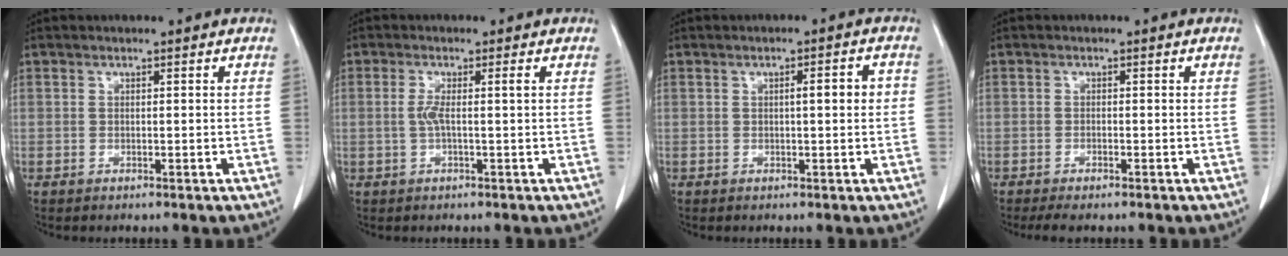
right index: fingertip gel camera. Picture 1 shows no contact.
{"total": 2.4, "force": [-0.1, -0.1, 2.3], "torque": [-0.051, 0.003, -0.002]}
{"total": 3.1, "force": [0.2, 0.5, 3.0], "torque": [-0.045, 0.007, 0.002]}
{"total": 3.2, "force": [-2.5, 0.5, 1.8], "torque": [-0.025, -0.007, -0.034]}